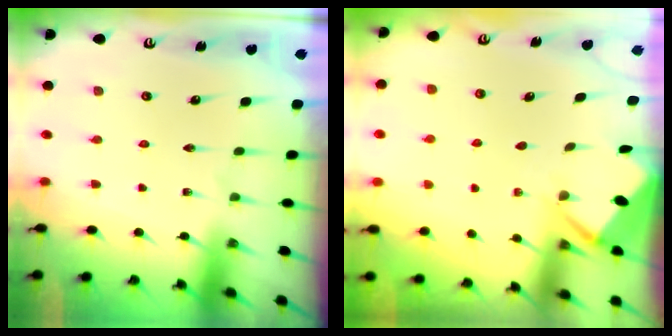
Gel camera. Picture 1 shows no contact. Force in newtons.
{"total": 2.8, "press": 2.8, "slide": 0.4}